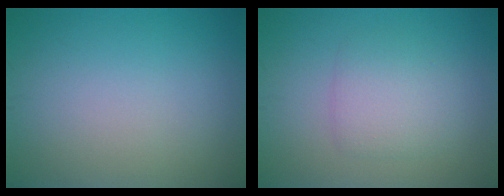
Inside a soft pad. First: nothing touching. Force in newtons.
{"total": 2.8, "press": 2.8, "slide": 0.0}